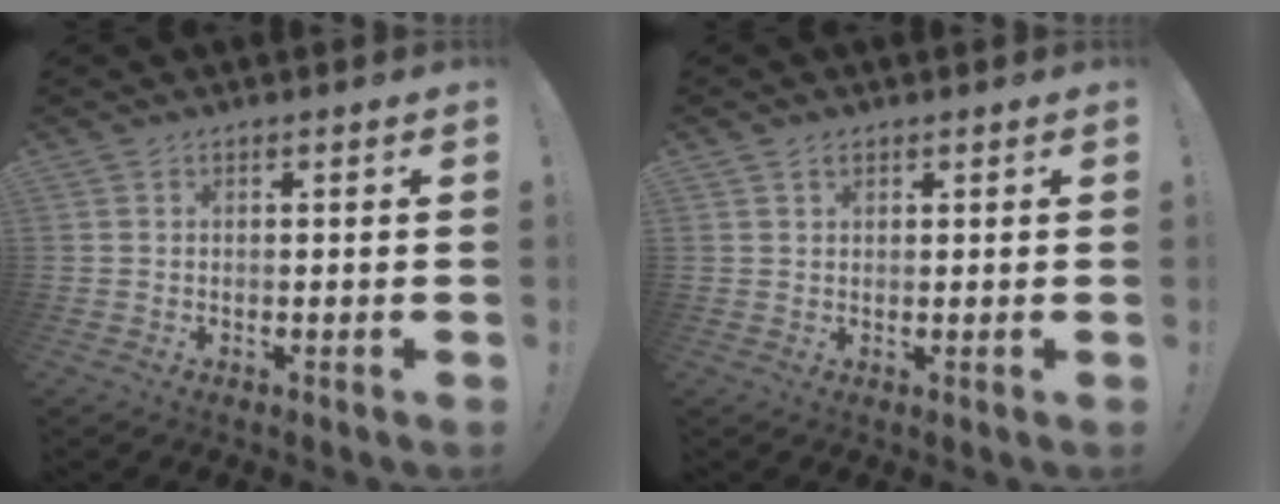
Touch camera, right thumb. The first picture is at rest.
{"total": 1.4, "force": [0.9, 0.9, 0.4], "torque": [-0.004, -0.001, 0.017]}